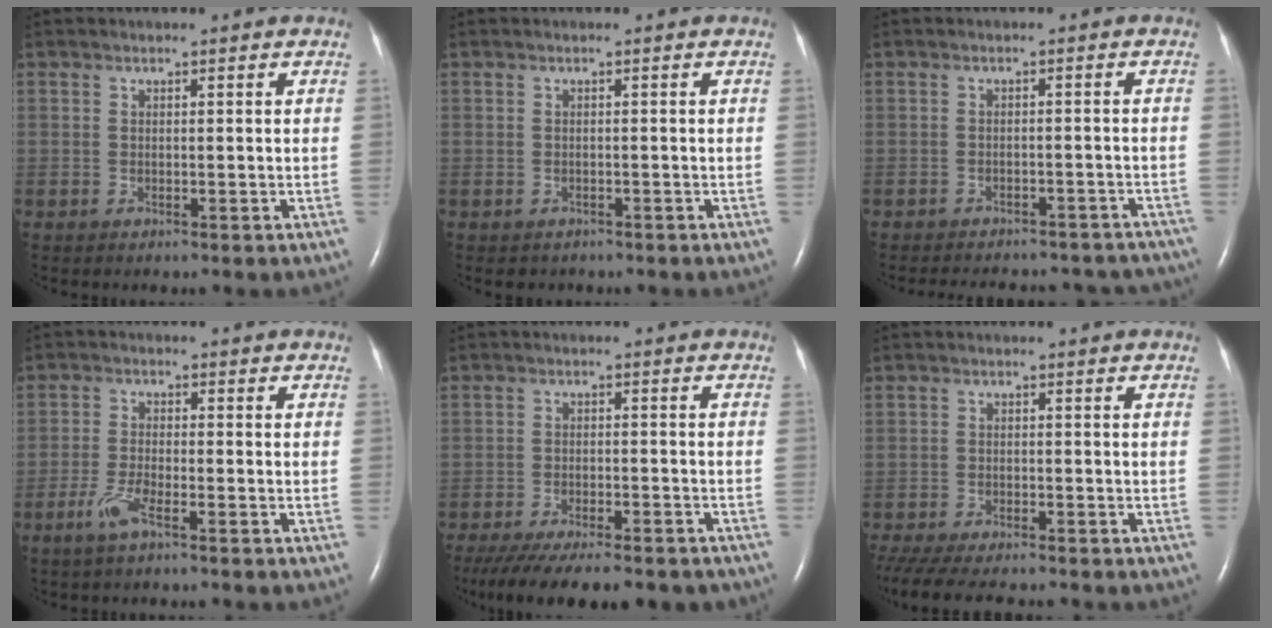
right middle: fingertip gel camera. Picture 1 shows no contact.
{"total": 1.4, "force": [-1.1, 0.9, 0.0], "torque": [-0.006, 0.001, -0.013]}
{"total": 17.7, "force": [-15.7, 6.2, 5.3], "torque": [-0.103, 0.003, -0.174]}
{"total": 4.1, "force": [-2.7, 0.5, 3.1], "torque": [-0.075, -0.006, -0.056]}
{"total": 19.6, "force": [-16.2, 5.4, 9.6], "torque": [-0.186, -0.029, -0.220]}
{"total": 12.8, "force": [-10.9, 2.7, 6.1], "torque": [-0.120, -0.025, -0.160]}